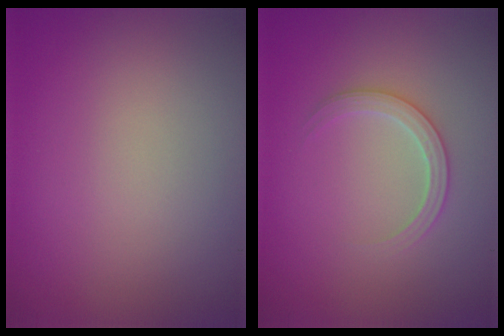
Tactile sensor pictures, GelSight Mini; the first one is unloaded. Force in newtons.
{"total": 2.2, "press": 2.2, "slide": 0.2}